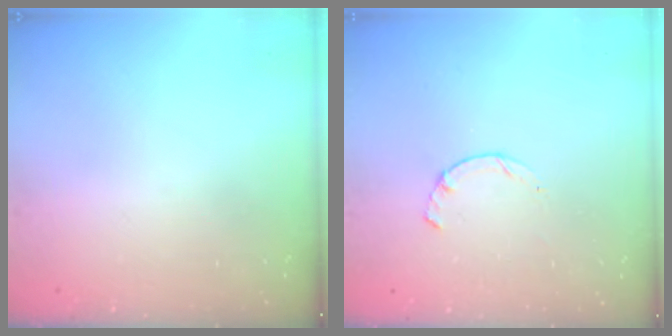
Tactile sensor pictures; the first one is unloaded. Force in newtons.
{"total": 1.7, "press": 1.6, "slide": 0.4}